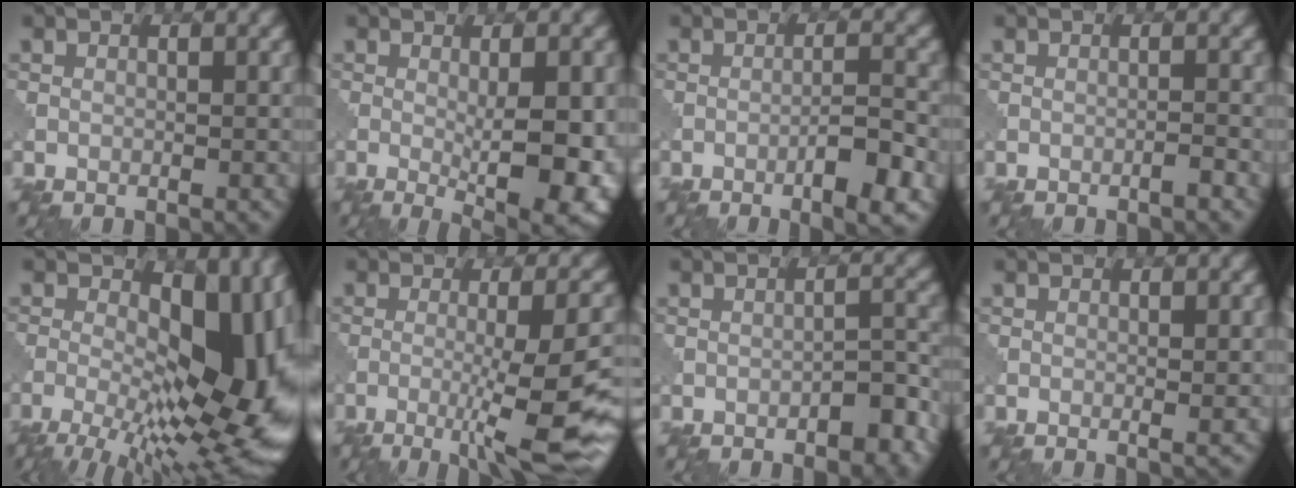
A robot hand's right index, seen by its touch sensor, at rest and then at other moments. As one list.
[{"total": 8.7, "force": [-1.1, 2.5, 8.2], "torque": [-0.120, -0.018, -0.006]}, {"total": 4.3, "force": [-2.0, 0.6, 3.8], "torque": [-0.062, 0.006, -0.035]}, {"total": 0.8, "force": [-0.6, -0.1, 0.5], "torque": [-0.009, 0.006, -0.014]}, {"total": 15.1, "force": [-2.1, 7.5, 13.0], "torque": [-0.185, 0.003, -0.033]}, {"total": 10.4, "force": [-3.6, 1.9, 9.6], "torque": [-0.138, -0.001, -0.055]}, {"total": 2.9, "force": [-1.8, 1.1, 2.0], "torque": [-0.026, 0.010, -0.026]}, {"total": 0.7, "force": [0.0, 0.0, 0.7], "torque": [-0.010, -0.001, -0.002]}]